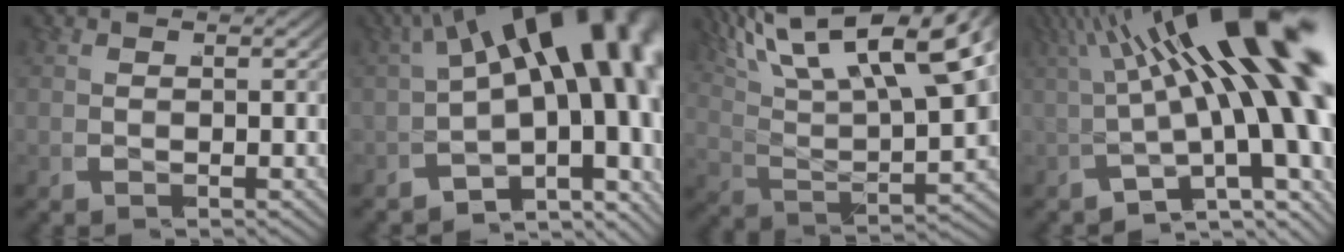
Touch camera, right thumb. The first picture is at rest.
{"total": 18.0, "force": [-0.4, 11.0, 14.2], "torque": [-0.200, -0.022, -0.021]}
{"total": 12.1, "force": [4.4, 6.6, 9.1], "torque": [-0.166, 0.004, 0.063]}
{"total": 16.2, "force": [0.6, 7.8, 14.2], "torque": [-0.202, -0.005, -0.003]}